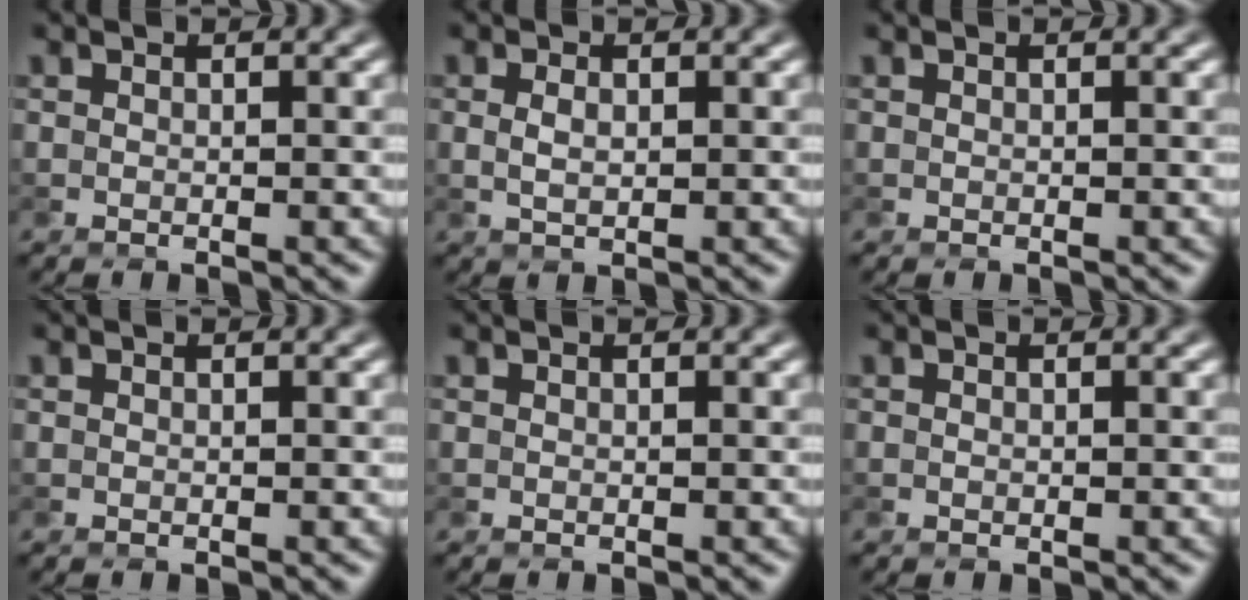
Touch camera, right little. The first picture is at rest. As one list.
[{"total": 1.2, "force": [-0.2, 0.6, 1.1], "torque": [-0.026, -0.004, -0.003]}, {"total": 0.0}, {"total": 0.0}, {"total": 0.0}, {"total": 0.0}]